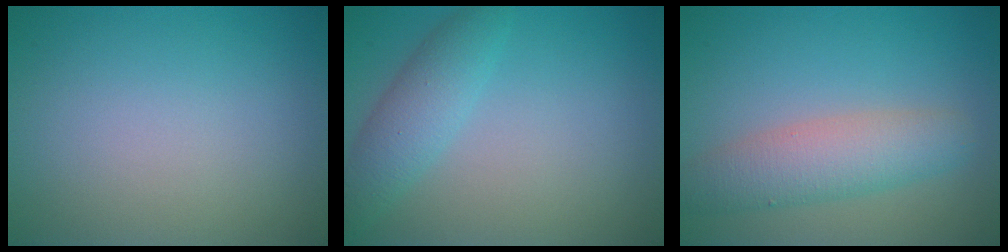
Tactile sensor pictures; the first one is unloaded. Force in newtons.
{"total": 3.0, "press": 3.0, "slide": 0.2}
{"total": 4.5, "press": 4.5, "slide": 0.2}